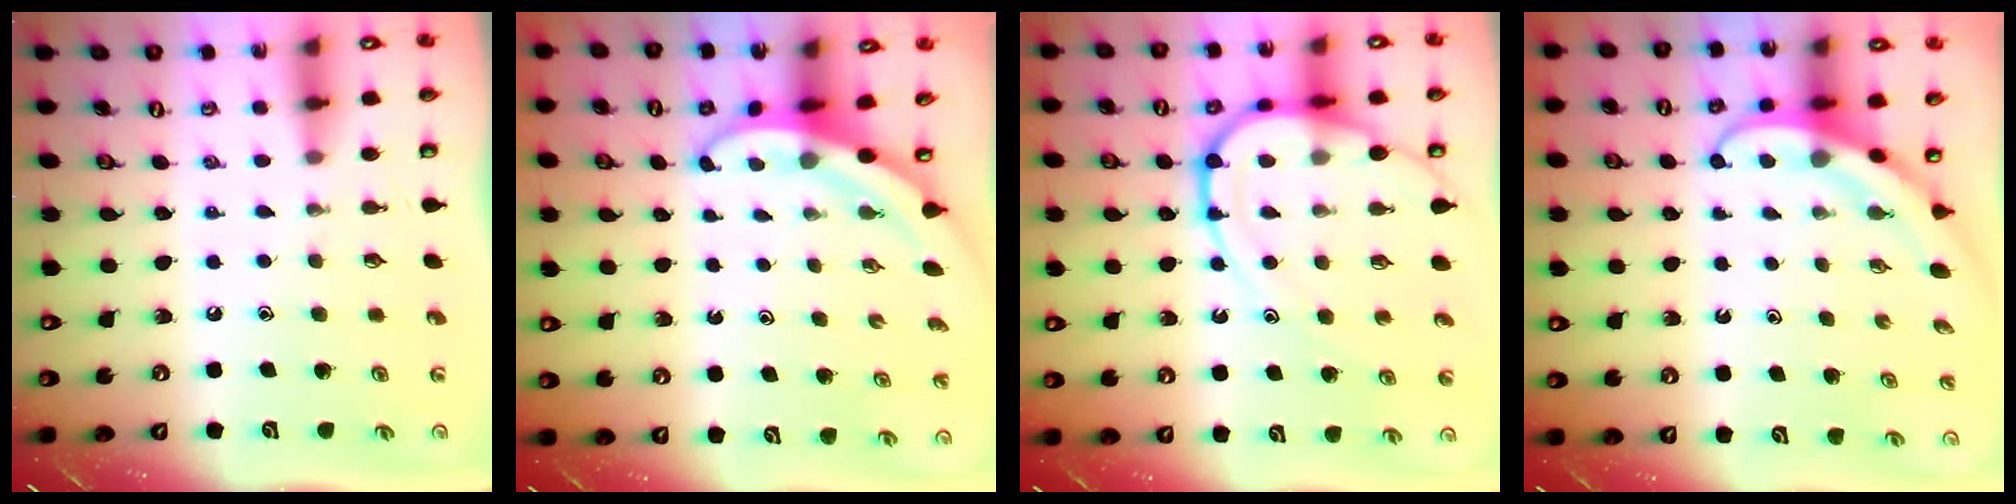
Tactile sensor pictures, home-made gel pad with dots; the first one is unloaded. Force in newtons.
{"total": 3.4, "press": 3.4, "slide": 0.1}
{"total": 12.2, "press": 12.2, "slide": 1.1}
{"total": 3.9, "press": 3.9, "slide": 0.3}